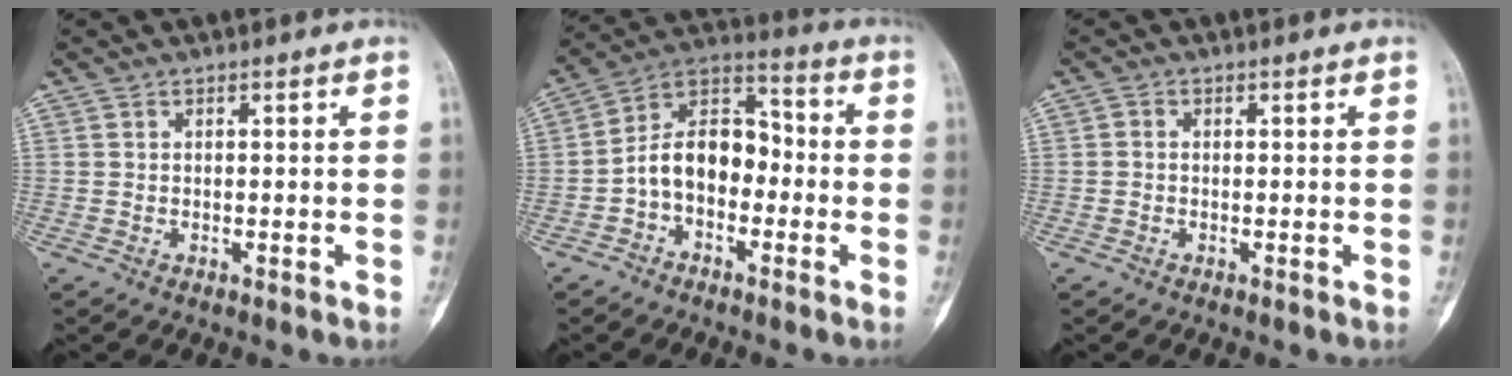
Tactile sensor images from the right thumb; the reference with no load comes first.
{"total": 11.5, "force": [-2.5, 7.8, 8.0], "torque": [-0.115, 0.052, -0.058]}
{"total": 0.7, "force": [-0.1, 0.6, 0.3], "torque": [-0.004, 0.001, -0.007]}